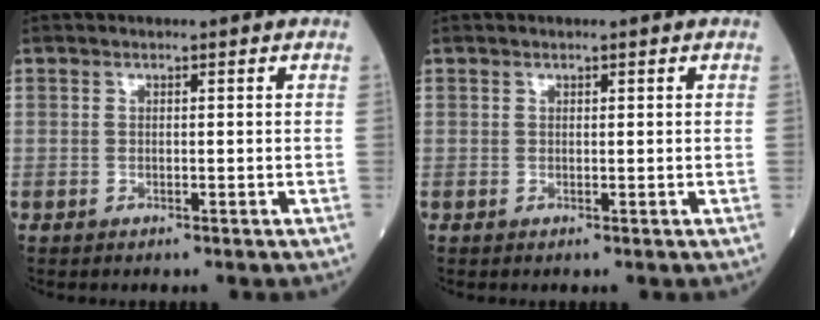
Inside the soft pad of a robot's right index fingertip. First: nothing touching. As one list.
[{"total": 0.0}]